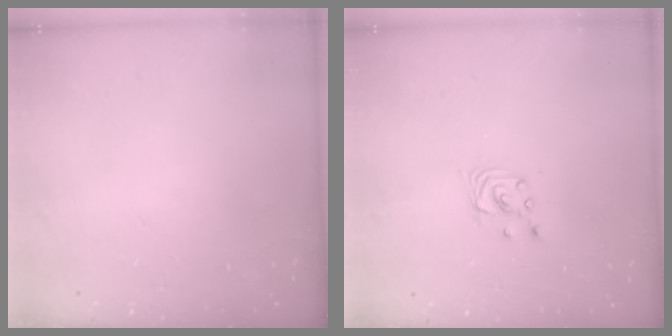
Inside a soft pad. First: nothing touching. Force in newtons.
{"total": 2.9, "press": 2.9, "slide": 0.2}